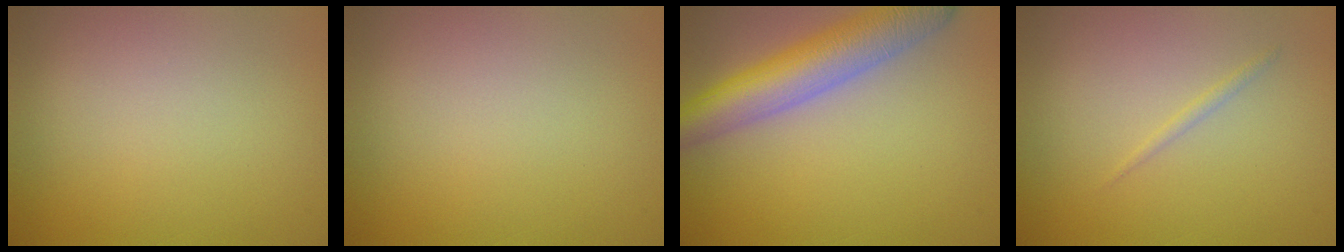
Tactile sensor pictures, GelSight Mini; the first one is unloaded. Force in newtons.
{"total": 0.0}
{"total": 6.9, "press": 6.9, "slide": 0.2}
{"total": 0.6, "press": 0.6, "slide": 0.0}